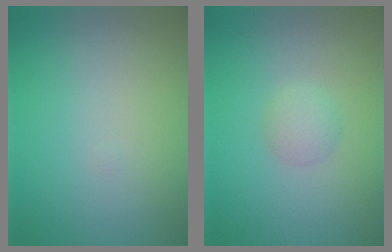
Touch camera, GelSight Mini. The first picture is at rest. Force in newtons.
{"total": 1.6, "press": 1.6, "slide": 0.0}